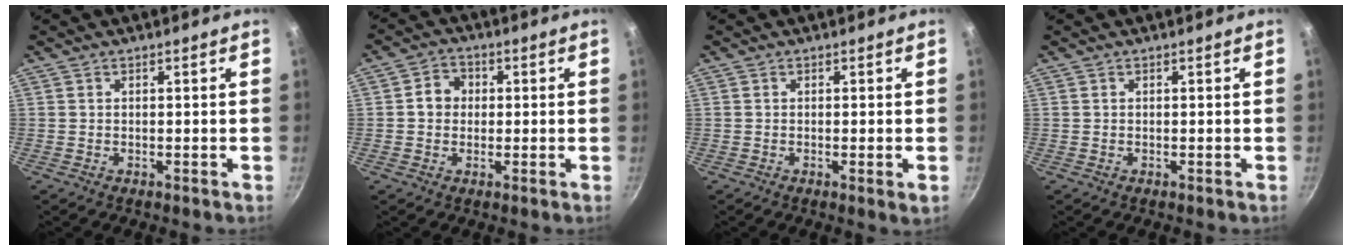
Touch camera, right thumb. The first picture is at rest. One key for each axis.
{"total": 4.8, "fx": 0.3, "fy": 4.2, "fz": 2.2, "tx": -0.007, "ty": 0.011, "tz": -0.004}
{"total": 1.8, "fx": -0.3, "fy": 0.0, "fz": 1.7, "tx": -0.028, "ty": -0.007, "tz": -0.006}
{"total": 0.0}